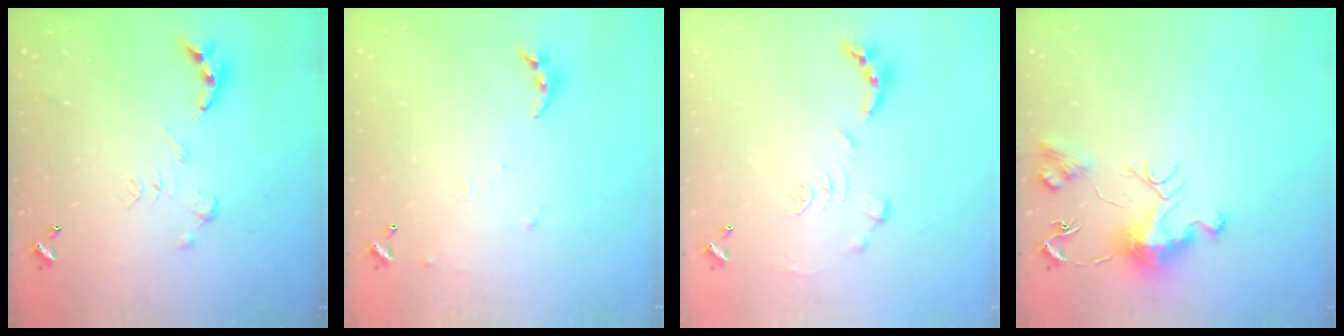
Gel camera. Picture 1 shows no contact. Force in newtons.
{"total": 7.5, "press": 7.5, "slide": 0.6}
{"total": 1.1, "press": 1.0, "slide": 0.4}
{"total": 10.1, "press": 10.0, "slide": 0.8}